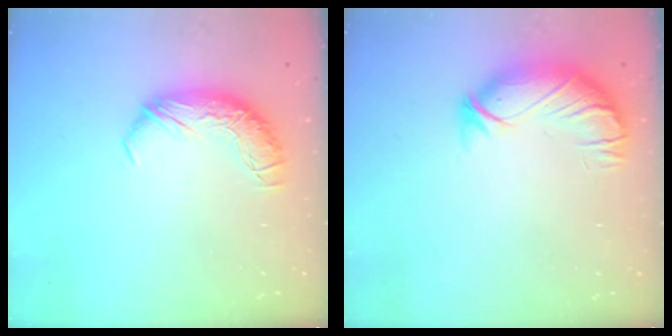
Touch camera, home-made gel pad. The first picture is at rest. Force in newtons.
{"total": 3.6, "press": 2.1, "slide": 3.0}